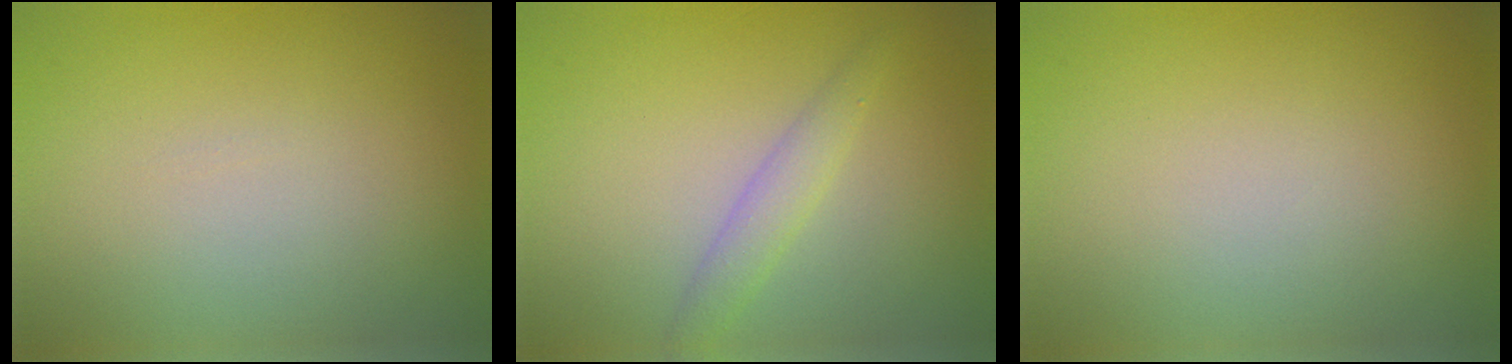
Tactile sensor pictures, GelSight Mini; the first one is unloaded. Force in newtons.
{"total": 1.9, "press": 1.9, "slide": 0.1}
{"total": 0.0}